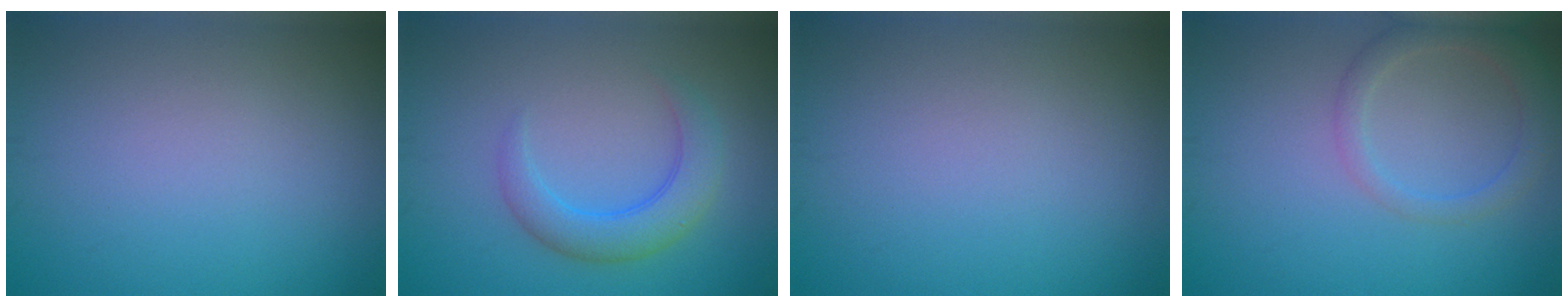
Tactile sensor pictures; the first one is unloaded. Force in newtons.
{"total": 3.6, "press": 3.6, "slide": 0.2}
{"total": 0.0}
{"total": 2.7, "press": 2.7, "slide": 0.1}